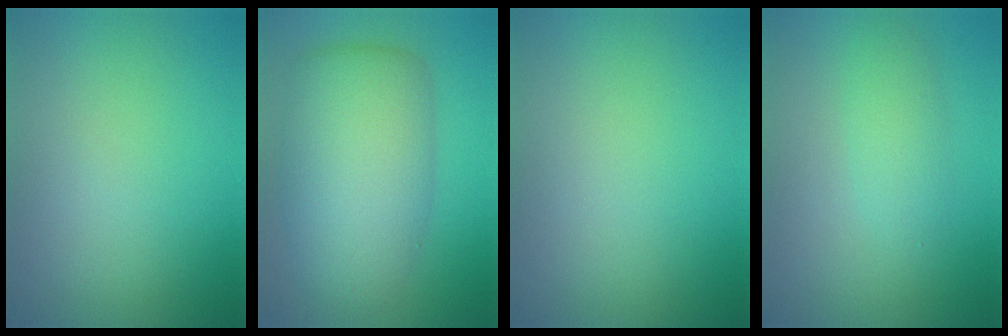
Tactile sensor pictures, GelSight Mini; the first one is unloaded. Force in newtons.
{"total": 8.6, "press": 8.6, "slide": 0.4}
{"total": 0.0}
{"total": 2.0, "press": 2.0, "slide": 0.1}